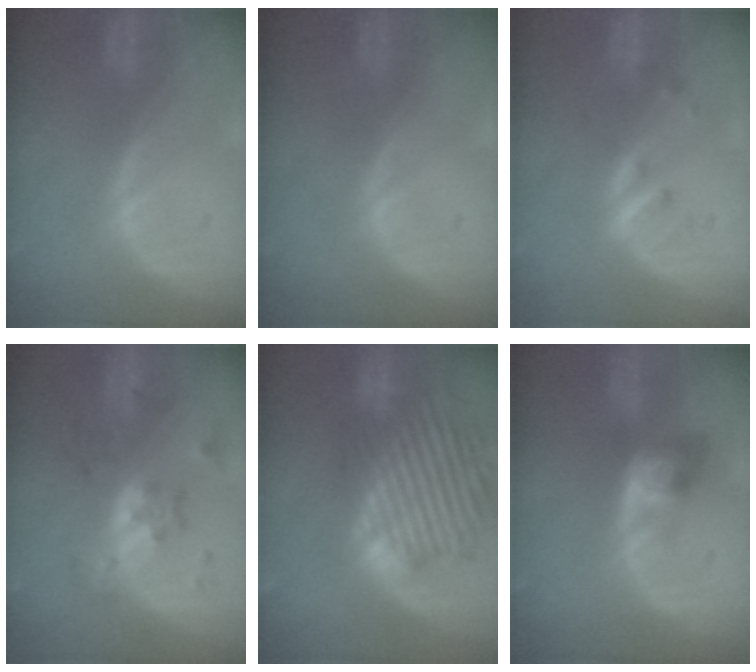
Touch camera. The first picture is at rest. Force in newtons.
{"total": 0.0}
{"total": 2.8, "press": 2.6, "slide": 1.2}
{"total": 6.8, "press": 6.6, "slide": 1.5}
{"total": 14.3, "press": 12.4, "slide": 7.1}
{"total": 4.0, "press": 4.0, "slide": 0.2}